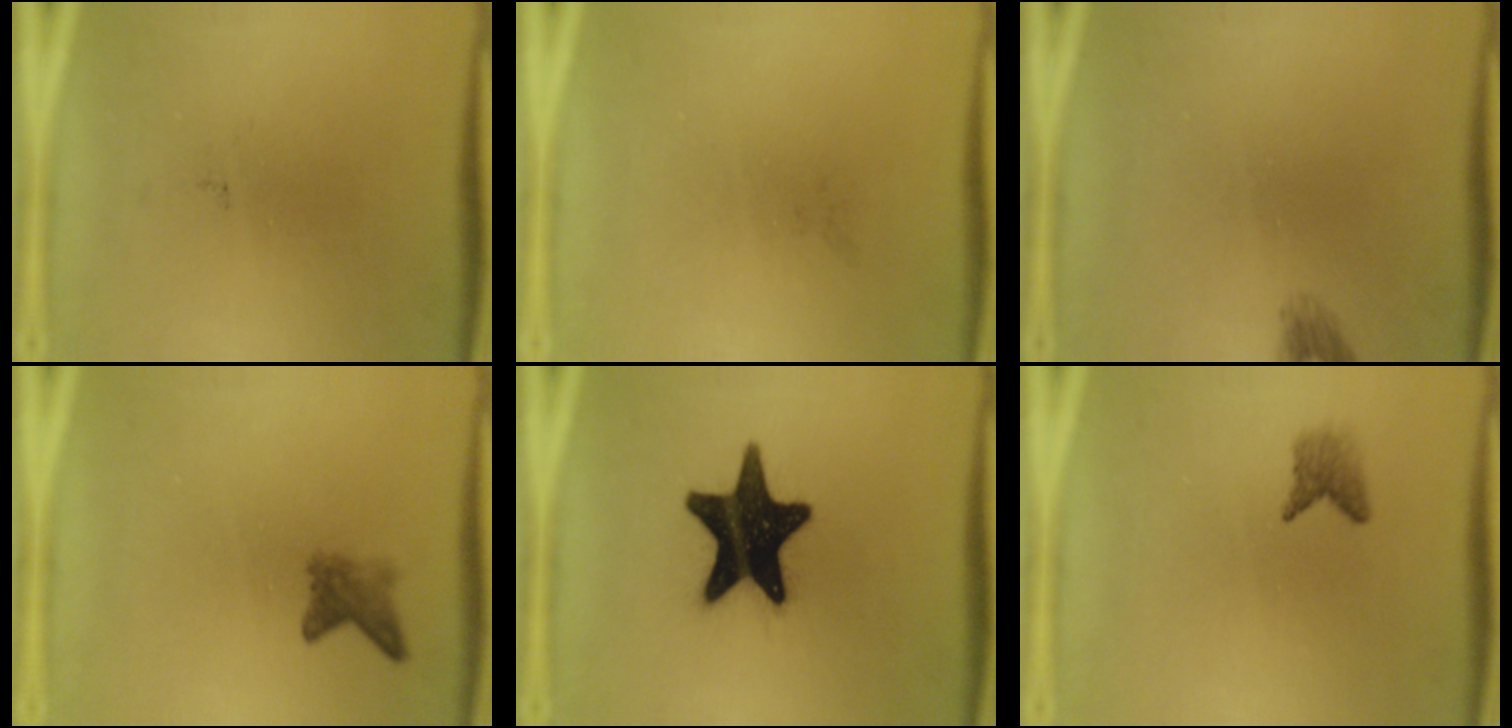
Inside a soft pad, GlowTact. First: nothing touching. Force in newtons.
{"total": 0.0}
{"total": 1.3}
{"total": 2.3}
{"total": 19.5}
{"total": 1.9}